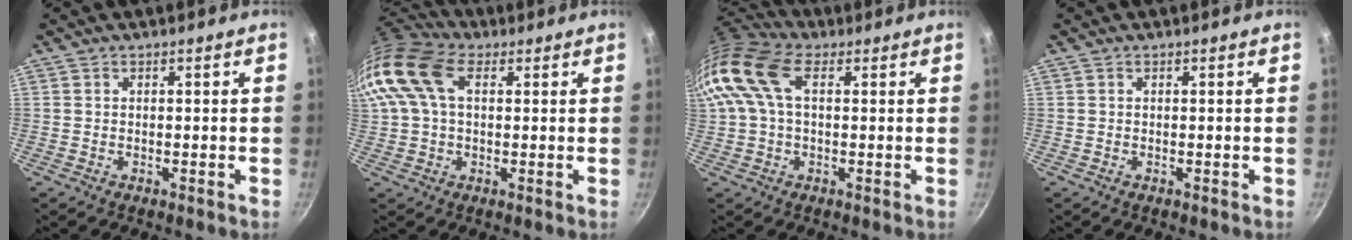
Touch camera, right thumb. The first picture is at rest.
{"total": 13.9, "force": [3.6, 8.9, 10.1], "torque": [-0.196, 0.025, 0.052]}
{"total": 12.4, "force": [3.0, 7.4, 9.5], "torque": [-0.182, 0.028, 0.043]}
{"total": 0.0}